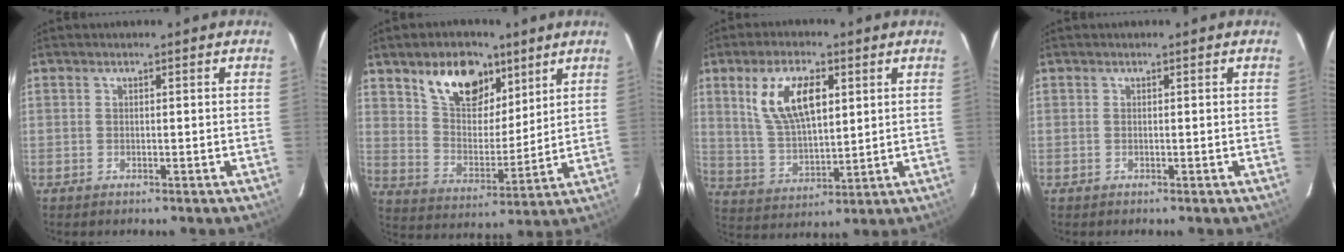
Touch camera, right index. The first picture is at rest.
{"total": 14.0, "force": [8.5, 7.9, 7.9], "torque": [-0.133, 0.018, 0.157]}
{"total": 12.0, "force": [4.6, 5.3, 9.7], "torque": [-0.186, 0.009, 0.096]}
{"total": 0.0}